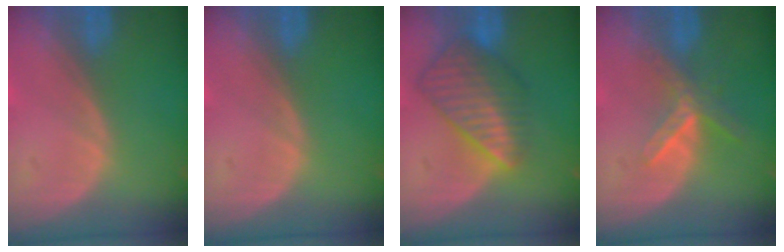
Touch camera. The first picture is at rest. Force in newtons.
{"total": 0.0}
{"total": 8.7, "press": 7.6, "slide": 4.3}
{"total": 5.7, "press": 5.0, "slide": 2.8}